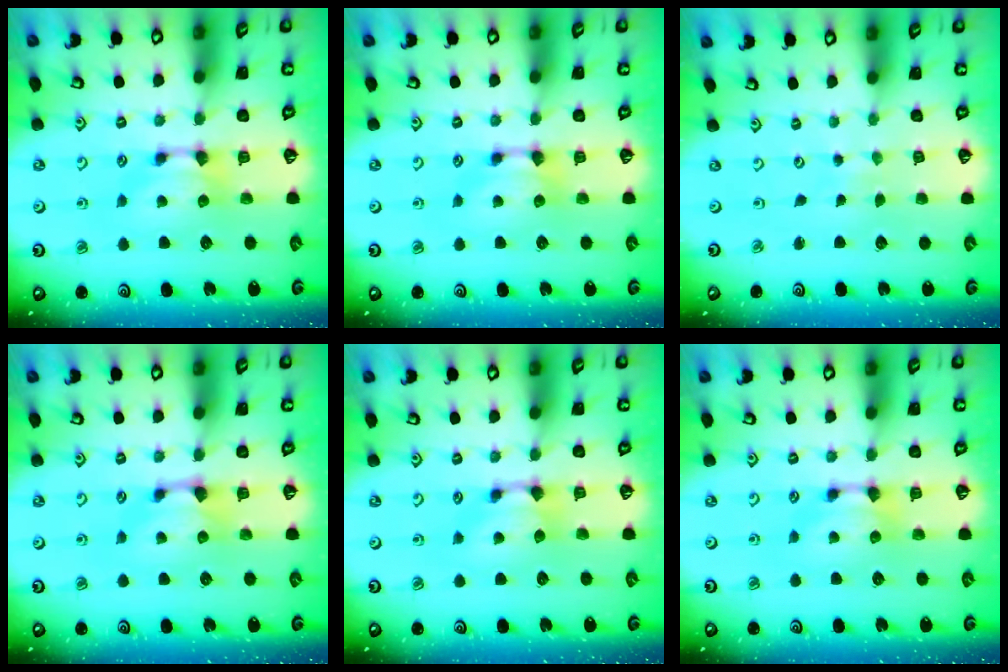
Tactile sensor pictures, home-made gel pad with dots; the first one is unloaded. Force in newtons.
{"total": 0.0}
{"total": 5.7, "press": 5.7, "slide": 0.3}
{"total": 0.9, "press": 0.6, "slide": 0.7}
{"total": 0.6, "press": 0.2, "slide": 0.5}
{"total": 0.0}